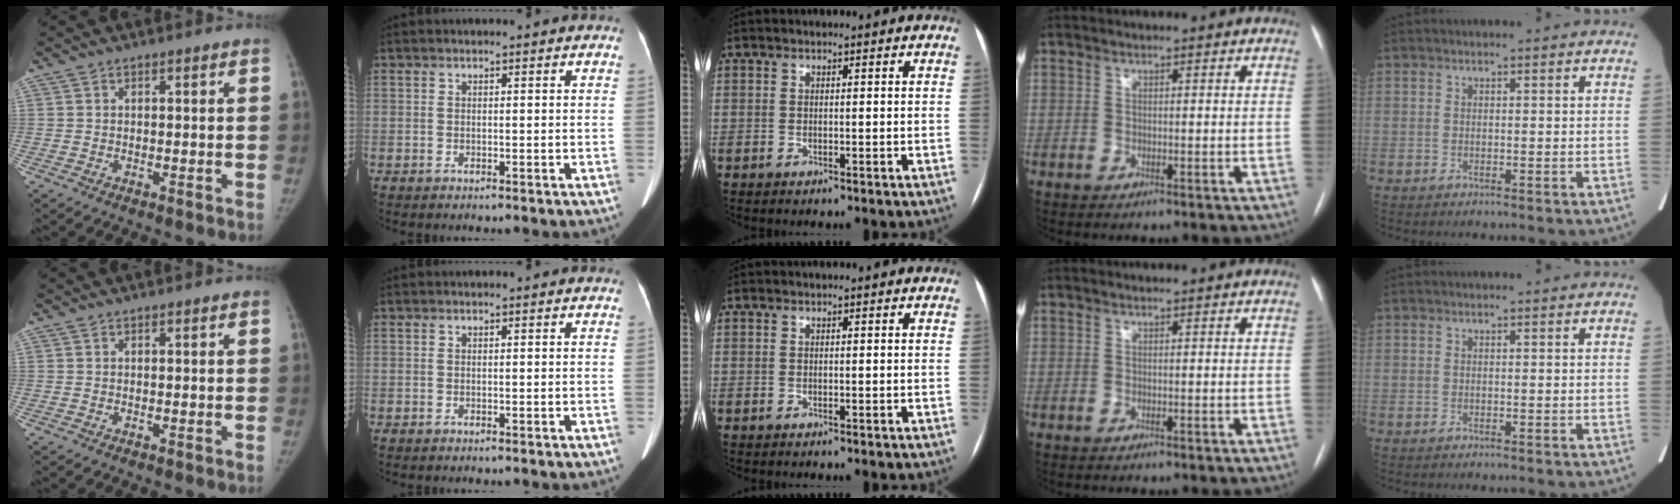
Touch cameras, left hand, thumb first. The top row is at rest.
{}